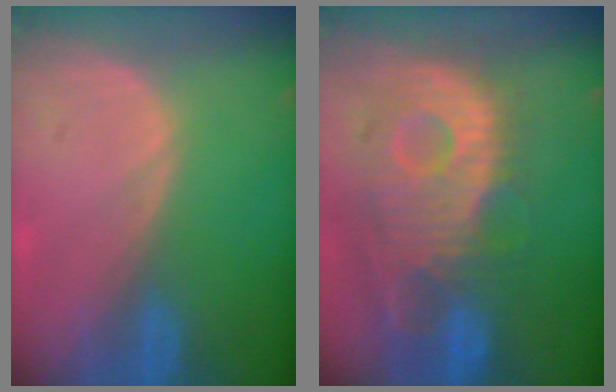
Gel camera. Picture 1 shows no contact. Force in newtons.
{"total": 11.8, "press": 10.6, "slide": 5.1}